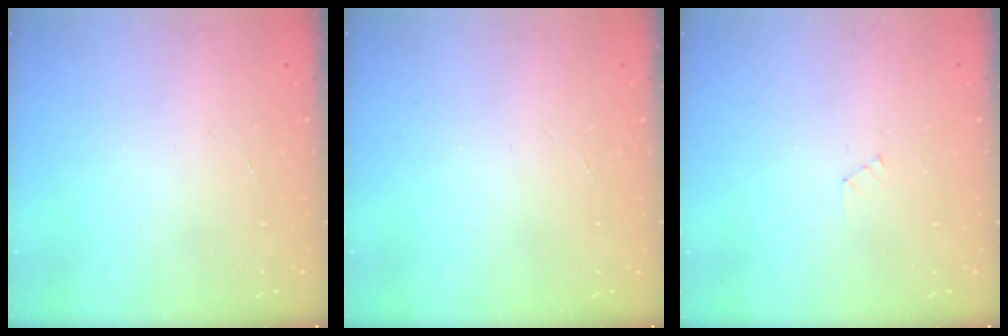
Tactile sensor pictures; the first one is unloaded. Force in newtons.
{"total": 0.0}
{"total": 4.2, "press": 4.2, "slide": 0.6}